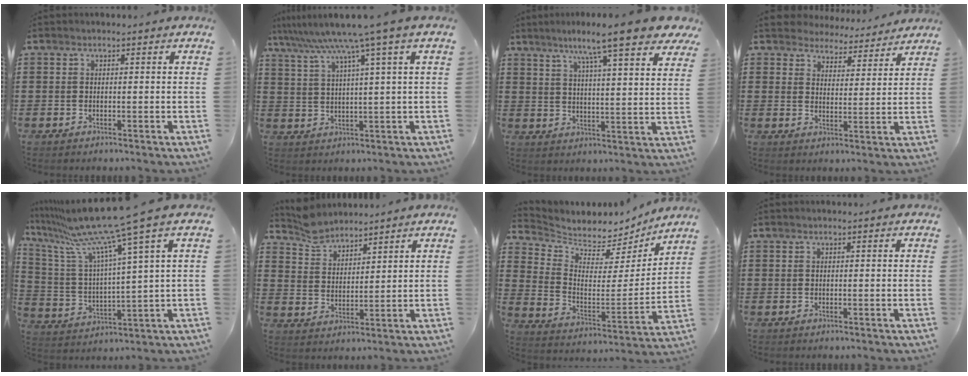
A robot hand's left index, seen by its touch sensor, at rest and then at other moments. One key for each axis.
{"total": 8.0, "fx": 5.3, "fy": -0.9, "fz": 5.9, "tx": -0.132, "ty": -0.029, "tz": 0.084}
{"total": 10.1, "fx": 7.9, "fy": 0.1, "fz": 6.3, "tx": -0.123, "ty": -0.030, "tz": 0.126}
{"total": 4.3, "fx": 4.3, "fy": 0.7, "fz": -0.2, "tx": -0.020, "ty": -0.027, "tz": 0.074}
{"total": 12.8, "fx": 9.8, "fy": -0.3, "fz": 8.2, "tx": -0.205, "ty": -0.058, "tz": 0.156}
{"total": 4.5, "fx": 4.3, "fy": 1.1, "fz": 0.5, "tx": -0.025, "ty": -0.008, "tz": 0.083}
{"total": 4.7, "fx": 4.4, "fy": 1.8, "fz": -0.1, "tx": -0.034, "ty": -0.045, "tz": 0.072}
{"total": 0.0}